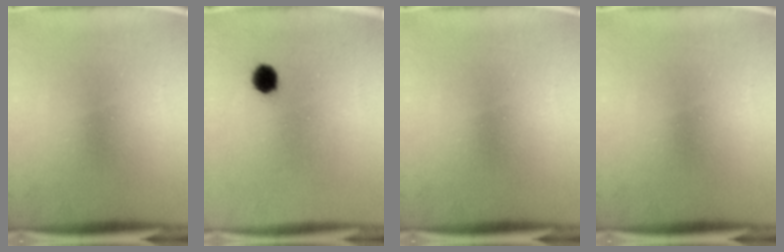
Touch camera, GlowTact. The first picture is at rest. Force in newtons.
{"total": 3.9}
{"total": 0.0}
{"total": 0.0}